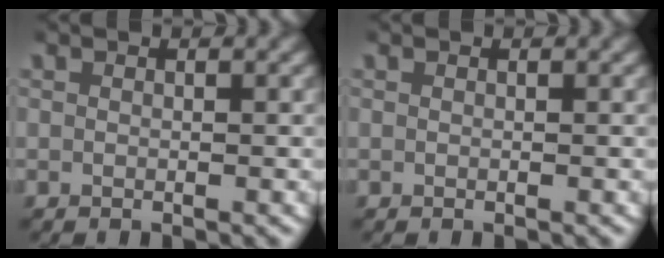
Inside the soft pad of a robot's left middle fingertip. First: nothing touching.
{"total": 0.0}